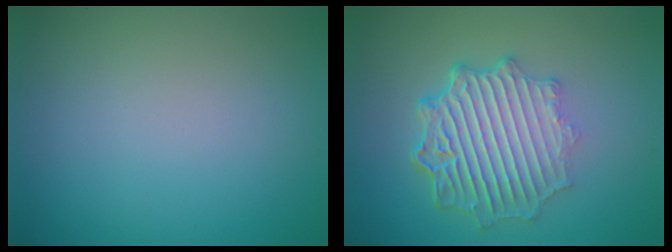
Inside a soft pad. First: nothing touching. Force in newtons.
{"total": 7.3, "press": 5.2, "slide": 5.1}